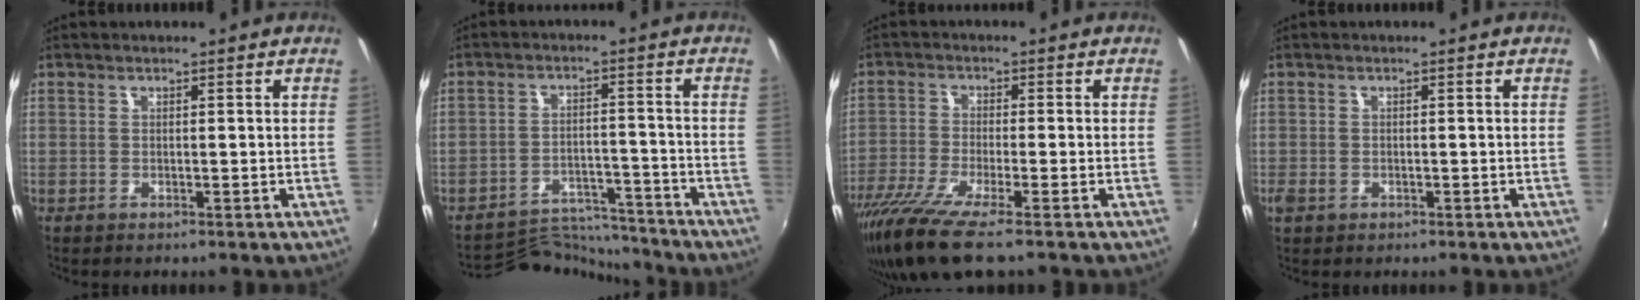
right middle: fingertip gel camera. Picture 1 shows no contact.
{"total": 10.2, "force": [-10.1, 1.4, 0.7], "torque": [-0.031, 0.009, -0.159]}
{"total": 10.8, "force": [-8.1, 0.8, 7.1], "torque": [-0.164, -0.046, -0.150]}
{"total": 2.1, "force": [-1.0, 1.5, 1.0], "torque": [-0.019, -0.005, -0.019]}